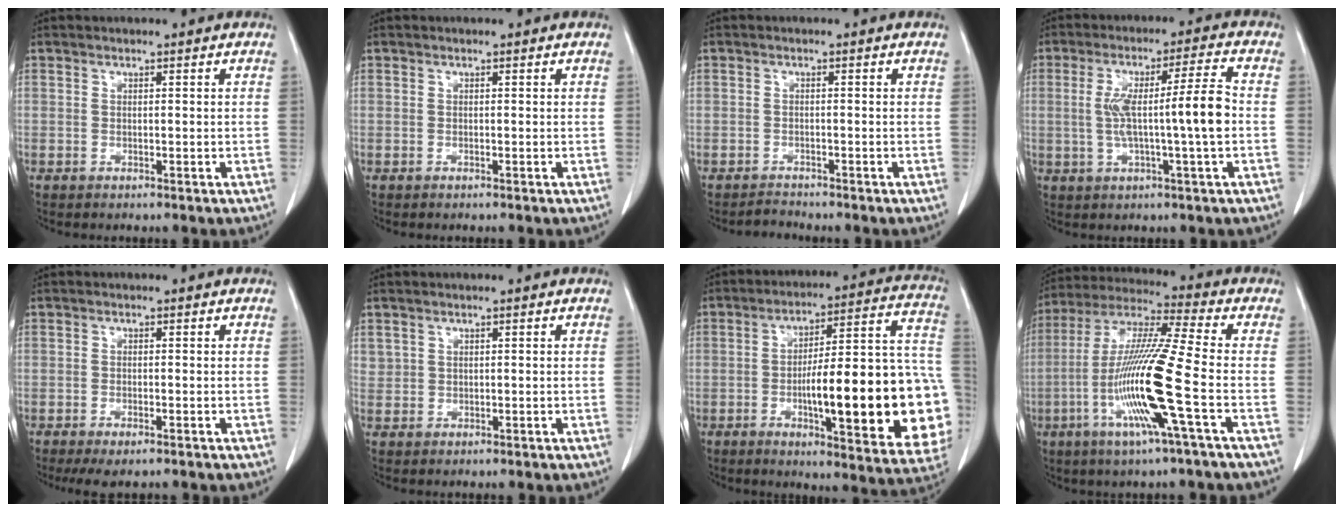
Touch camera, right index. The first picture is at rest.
{"total": 0.0}
{"total": 1.4, "force": [-1.2, 0.2, -0.6], "torque": [0.010, -0.006, -0.025]}
{"total": 10.1, "force": [-0.5, -0.3, 10.1], "torque": [-0.178, 0.017, -0.006]}
{"total": 3.4, "force": [-2.4, 0.9, 2.2], "torque": [-0.041, -0.009, -0.037]}
{"total": 1.3, "force": [0.7, 1.1, 0.1], "torque": [0.011, 0.009, 0.013]}
{"total": 25.9, "force": [-5.3, 4.6, 24.9], "torque": [-0.260, 0.022, -0.061]}
{"total": 15.9, "force": [-4.6, -1.0, 15.2], "torque": [-0.308, -0.013, -0.095]}